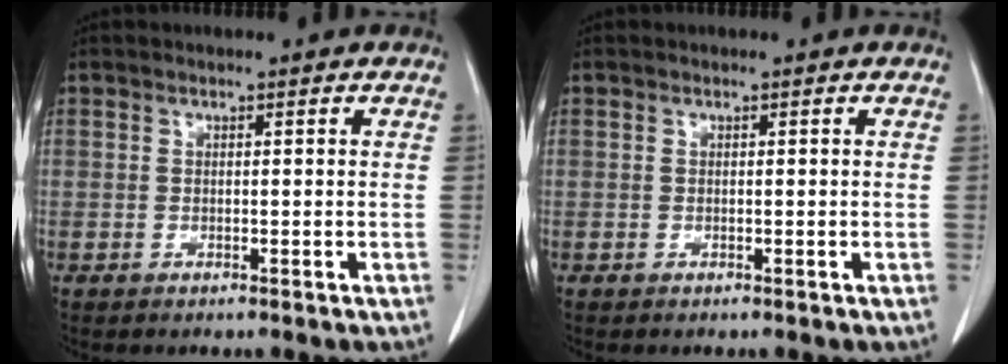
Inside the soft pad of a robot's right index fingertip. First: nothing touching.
{"total": 0.0}